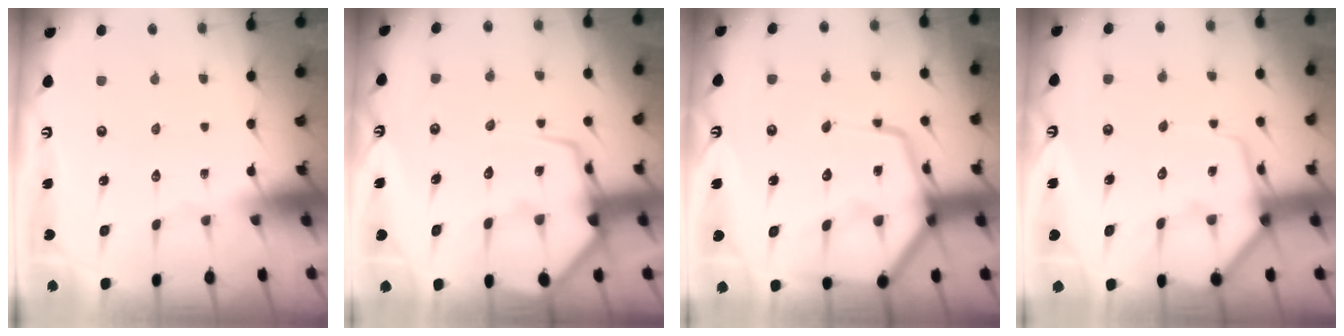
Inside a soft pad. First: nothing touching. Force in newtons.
{"total": 12.7, "press": 12.7, "slide": 1.3}
{"total": 16.1, "press": 16.1, "slide": 1.5}
{"total": 7.6, "press": 7.5, "slide": 0.9}